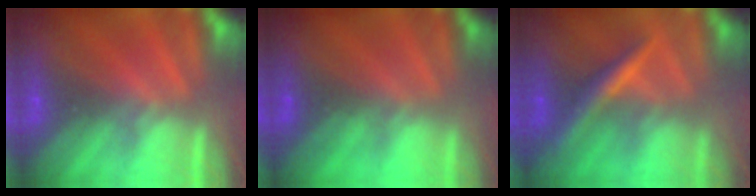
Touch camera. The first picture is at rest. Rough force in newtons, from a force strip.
{"total": 4.9}
{"total": 2.4}